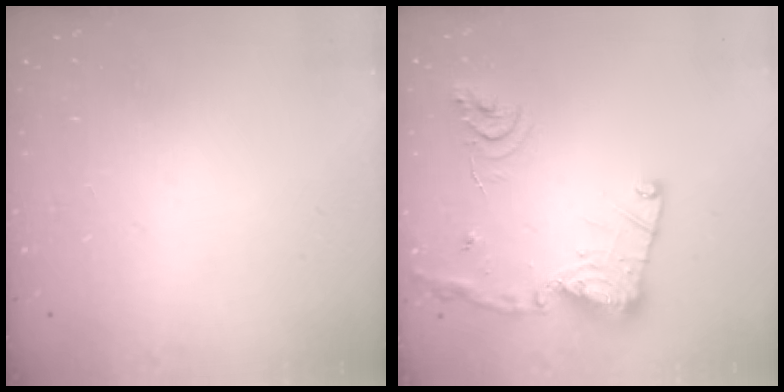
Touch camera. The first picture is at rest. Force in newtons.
{"total": 16.3, "press": 16.2, "slide": 1.5}